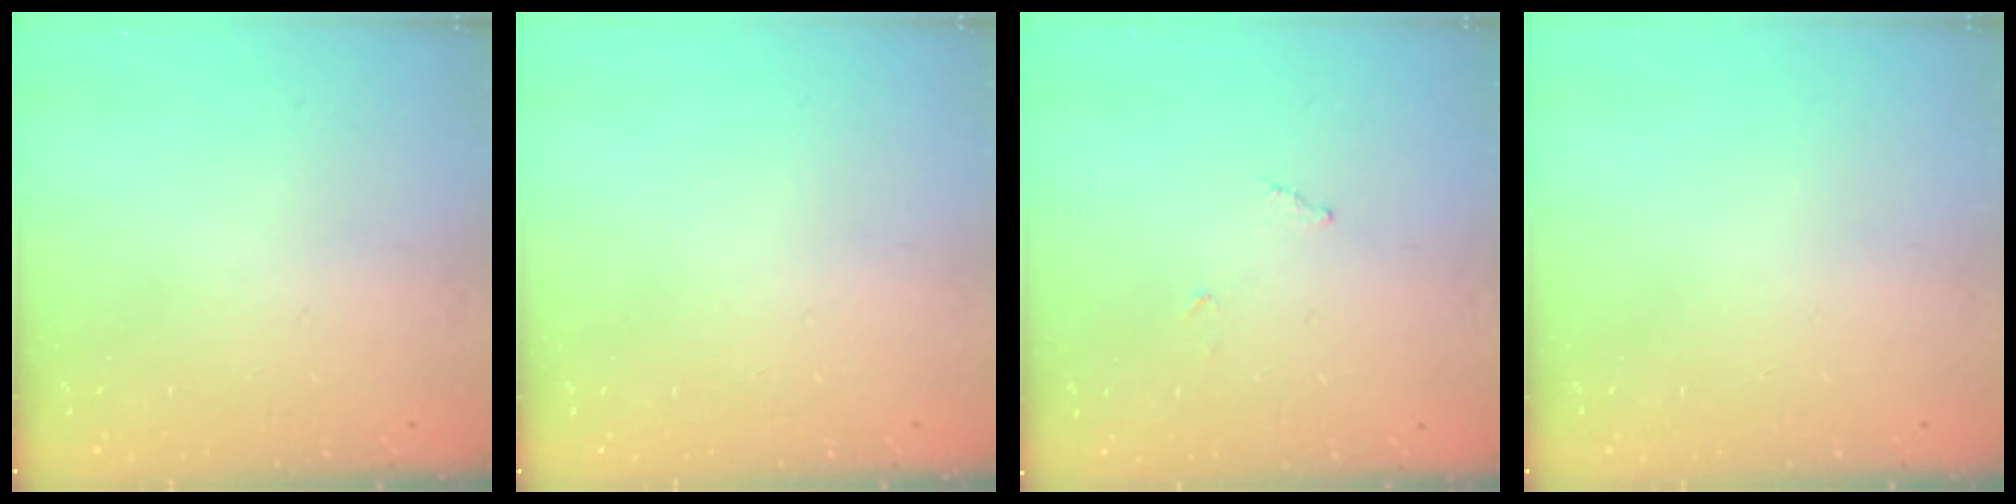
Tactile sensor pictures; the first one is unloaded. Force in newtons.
{"total": 0.0}
{"total": 6.4, "press": 6.4, "slide": 0.4}
{"total": 0.0}